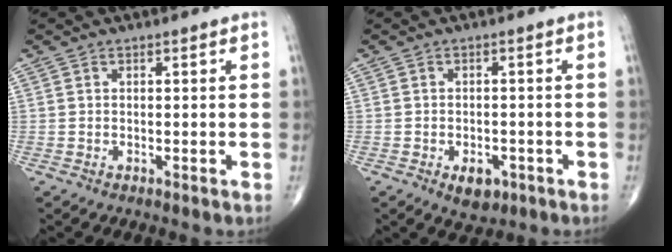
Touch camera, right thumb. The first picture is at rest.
{"total": 4.3, "force": [-1.9, 2.6, 2.8], "torque": [-0.029, 0.004, -0.021]}